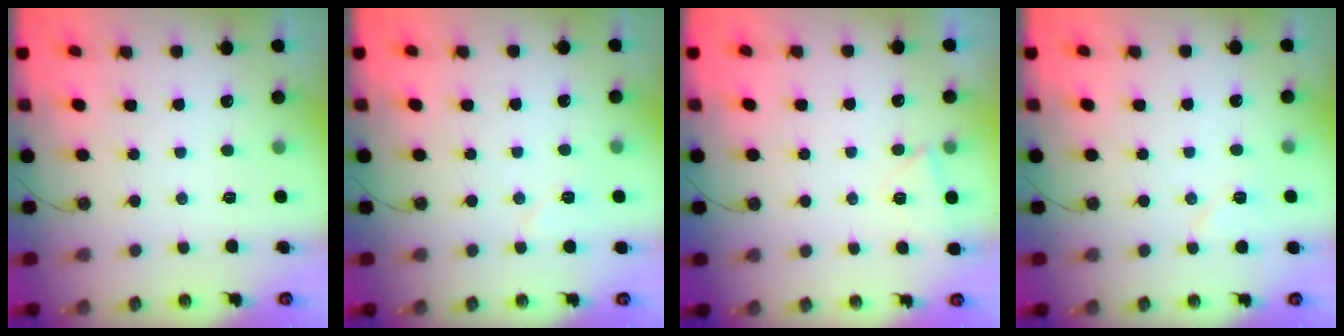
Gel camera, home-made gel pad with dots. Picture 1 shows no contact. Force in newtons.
{"total": 5.7, "press": 5.4, "slide": 1.8}
{"total": 4.2, "press": 3.2, "slide": 2.8}
{"total": 4.9, "press": 4.8, "slide": 1.0}